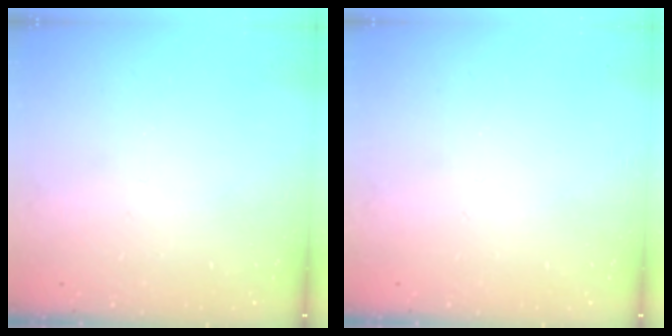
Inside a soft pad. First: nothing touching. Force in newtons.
{"total": 0.0}